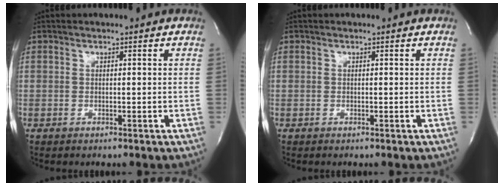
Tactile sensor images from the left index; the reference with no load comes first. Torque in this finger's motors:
{"motor_torque": [0.00, 0.00, -0.02, 0.00]}